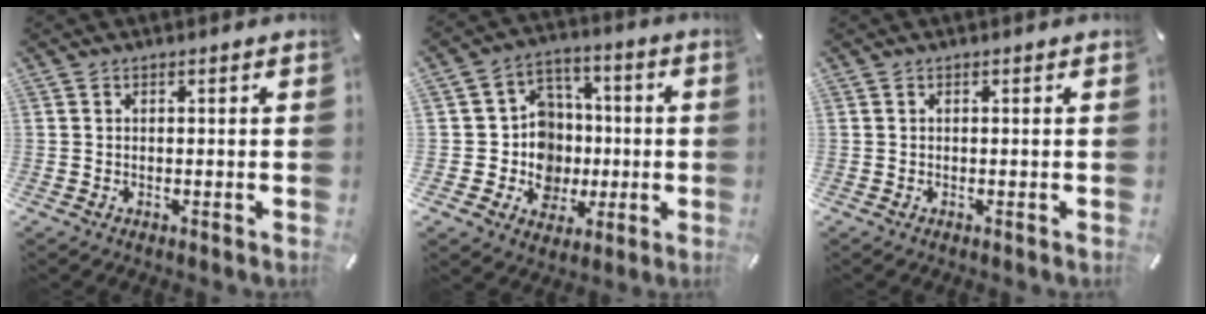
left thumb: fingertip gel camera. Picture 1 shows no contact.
{"total": 13.4, "force": [-1.3, 12.8, 3.8], "torque": [-0.056, 0.014, -0.006]}
{"total": 0.0}